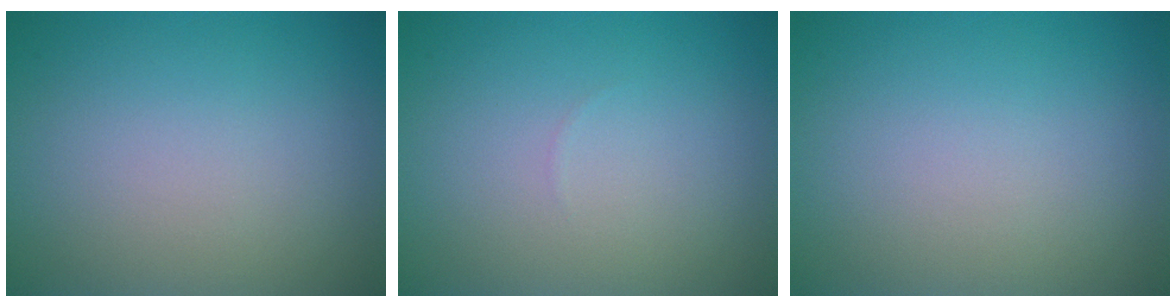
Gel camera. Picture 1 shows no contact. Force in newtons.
{"total": 0.0}
{"total": 0.0}